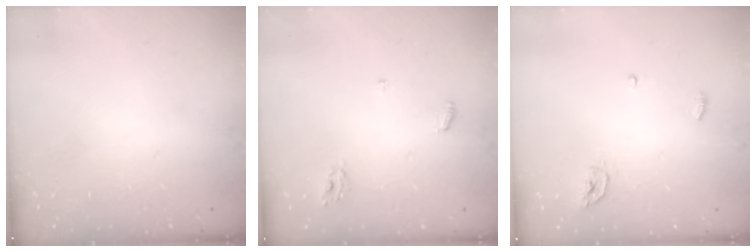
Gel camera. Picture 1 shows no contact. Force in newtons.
{"total": 4.1, "press": 4.1, "slide": 0.2}
{"total": 4.3, "press": 4.3, "slide": 0.3}